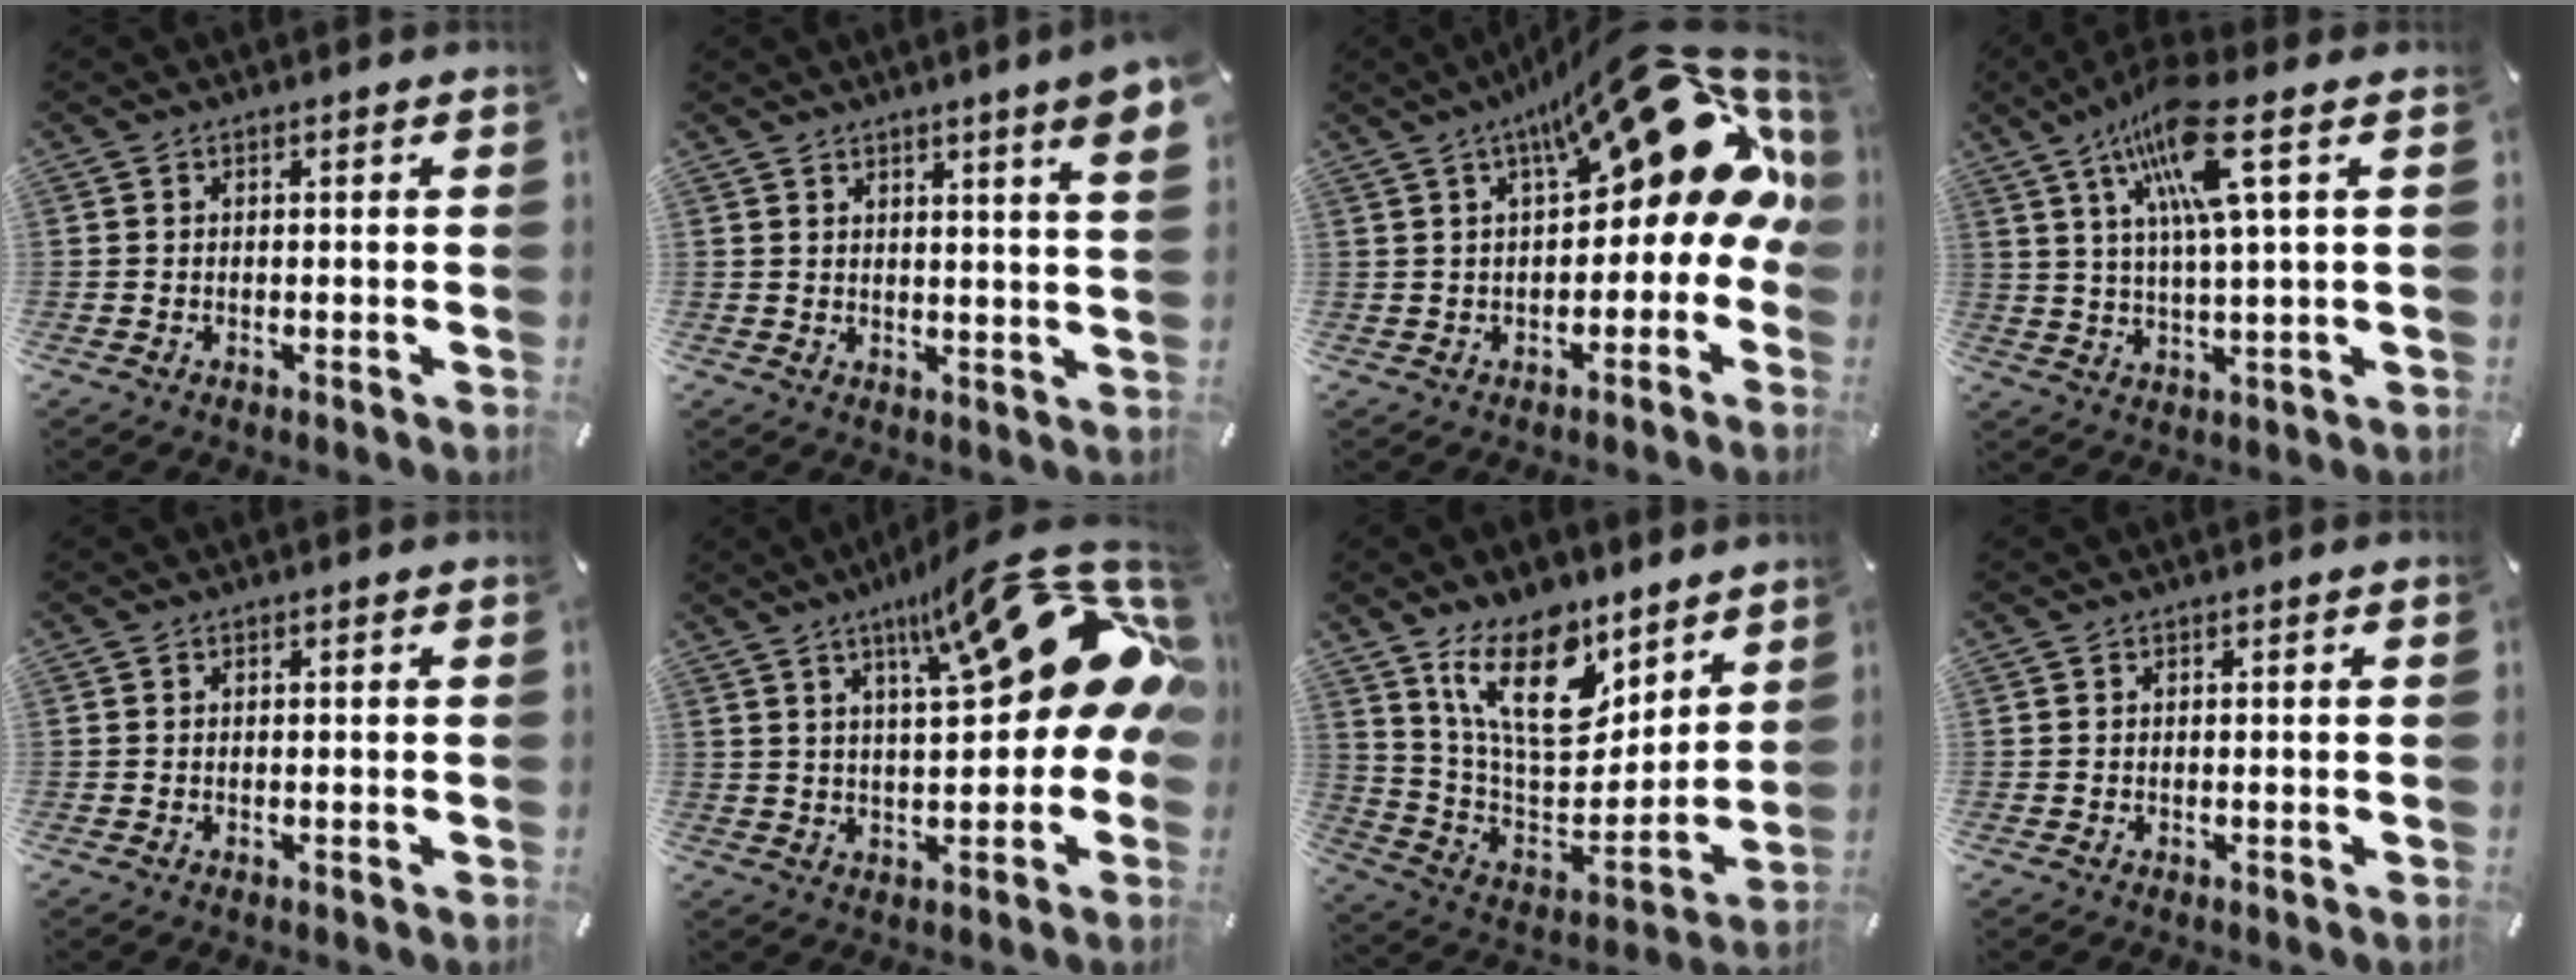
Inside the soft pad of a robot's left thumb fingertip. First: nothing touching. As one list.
[{"total": 5.9, "force": [3.9, 0.3, 4.4], "torque": [-0.069, -0.017, 0.063]}, {"total": 21.7, "force": [9.6, 9.0, 17.3], "torque": [-0.227, -0.063, 0.156]}, {"total": 14.6, "force": [6.6, 2.6, 12.8], "torque": [-0.234, -0.013, 0.104]}, {"total": 0.0}, {"total": 24.4, "force": [10.6, 7.8, 20.5], "torque": [-0.278, -0.071, 0.167]}, {"total": 19.9, "force": [13.2, 10.0, 11.0], "torque": [-0.189, -0.077, 0.237]}, {"total": 0.0}]